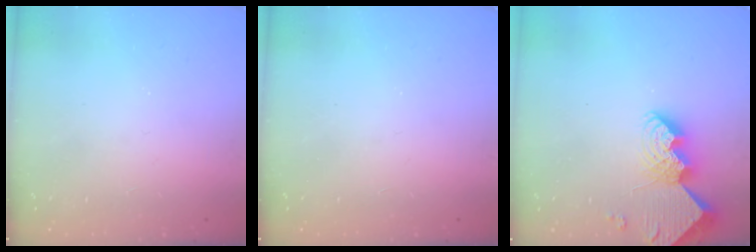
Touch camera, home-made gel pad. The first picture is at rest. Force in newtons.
{"total": 0.0}
{"total": 9.5, "press": 9.5, "slide": 0.8}